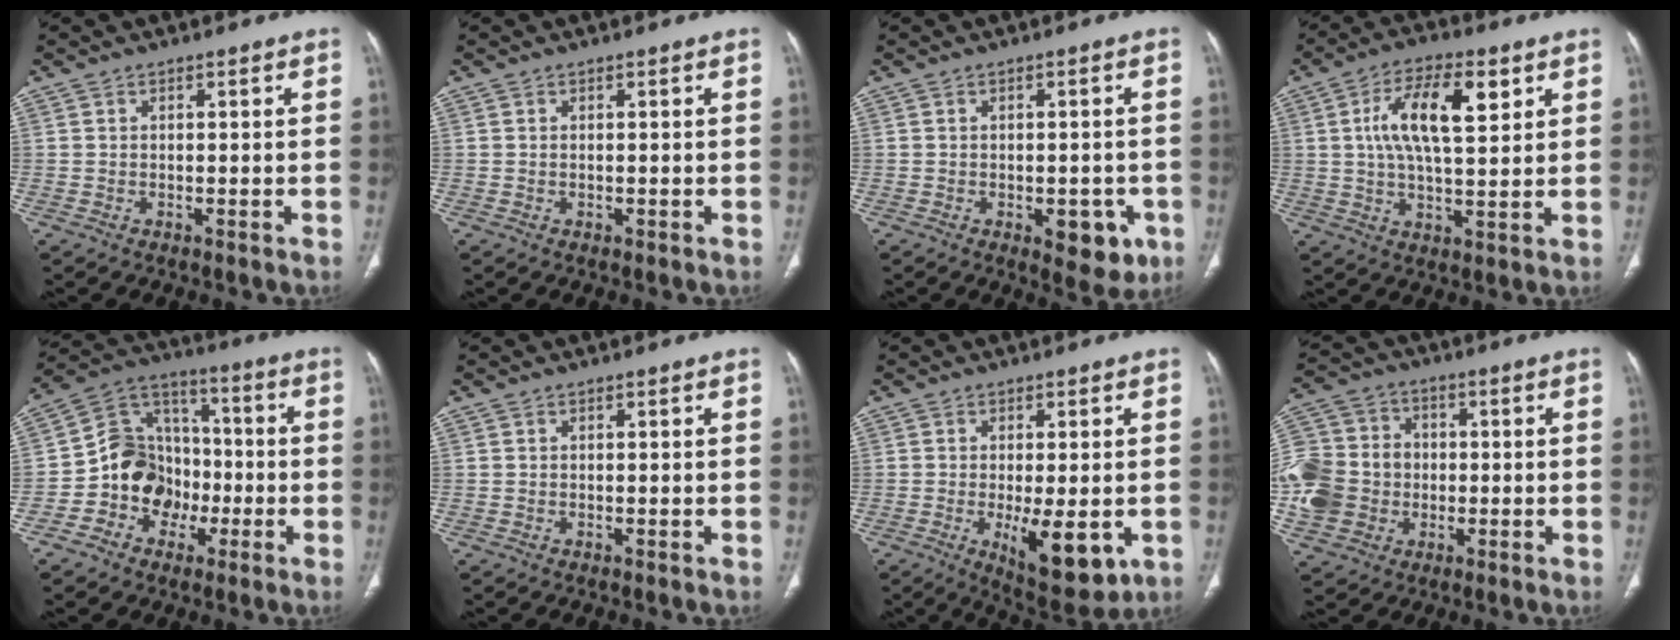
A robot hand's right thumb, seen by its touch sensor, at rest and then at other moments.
{"total": 0.0}
{"total": 7.2, "force": [-2.7, 3.8, 5.5], "torque": [-0.043, 0.006, -0.023]}
{"total": 12.9, "force": [4.0, 5.4, 11.0], "torque": [-0.186, 0.000, 0.068]}
{"total": 14.1, "force": [-4.1, 11.9, 6.4], "torque": [-0.061, 0.059, -0.077]}
{"total": 0.0}
{"total": 11.2, "force": [-3.0, 4.4, 9.9], "torque": [-0.134, -0.020, -0.032]}
{"total": 17.0, "force": [-2.1, 14.6, 8.5], "torque": [-0.176, 0.027, -0.037]}